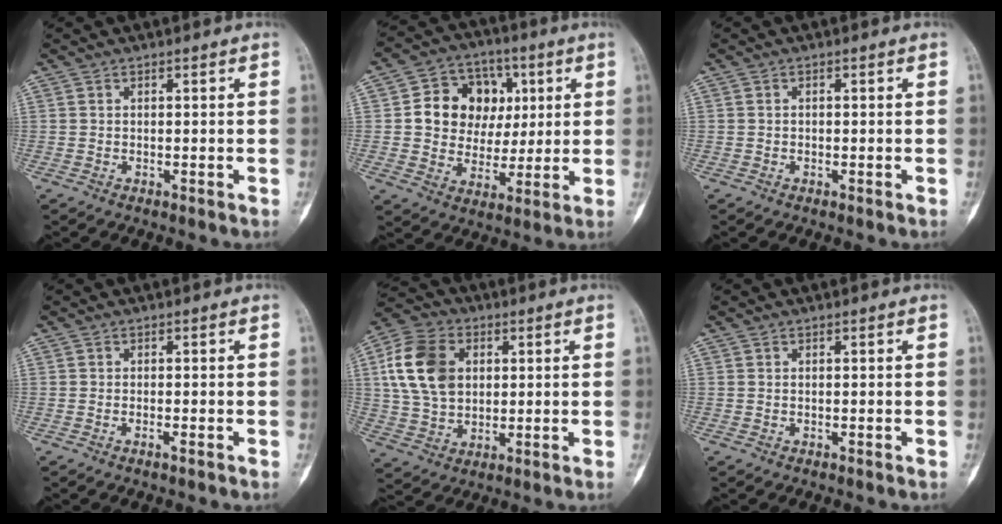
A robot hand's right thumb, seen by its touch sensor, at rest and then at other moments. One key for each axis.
{"total": 14.0, "fx": 2.8, "fy": 11.7, "fz": 7.2, "tx": -0.067, "ty": 0.008, "tz": 0.051}
{"total": 0.0}
{"total": 0.8, "fx": -0.5, "fy": 0.0, "fz": 0.7, "tx": -0.015, "ty": -0.001, "tz": -0.009}
{"total": 14.2, "fx": 3.0, "fy": 10.5, "fz": 9.1, "tx": -0.154, "ty": 0.006, "tz": 0.053}
{"total": 0.0}